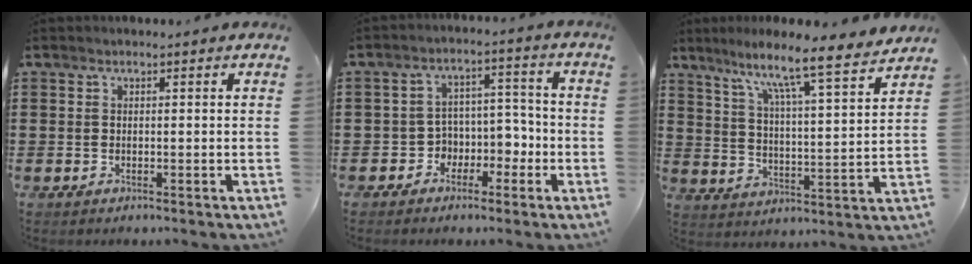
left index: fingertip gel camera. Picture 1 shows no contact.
{"total": 4.6, "force": [-2.1, 3.9, 1.2], "torque": [-0.036, 0.008, -0.042]}
{"total": 9.1, "force": [7.6, -0.3, 5.1], "torque": [-0.110, -0.060, 0.117]}